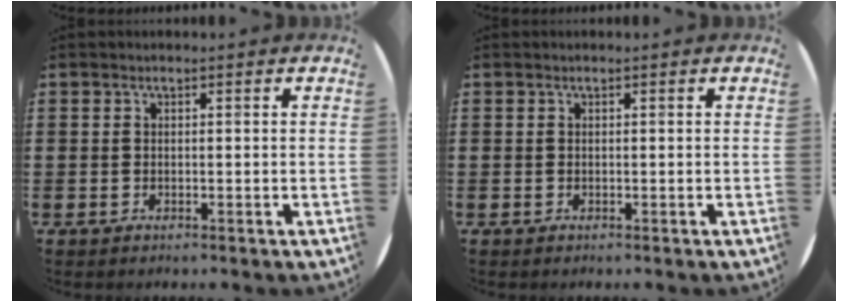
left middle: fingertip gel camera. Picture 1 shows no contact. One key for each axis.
{"total": 0.0}